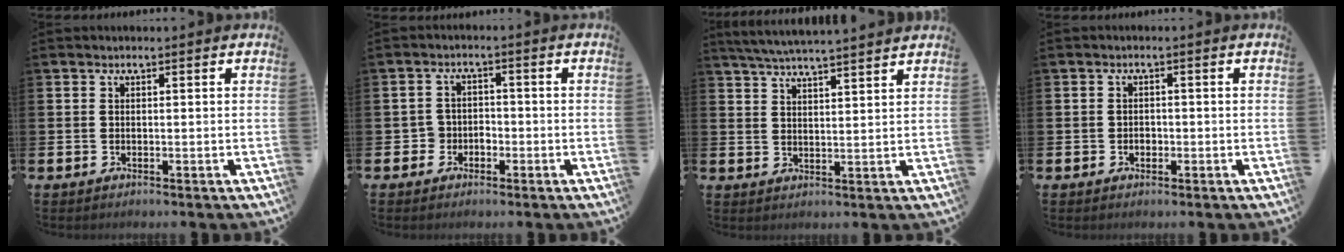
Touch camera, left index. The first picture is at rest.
{"total": 2.8, "force": [-1.6, 2.3, 0.1], "torque": [-0.018, 0.009, -0.036]}
{"total": 5.2, "force": [5.0, -0.3, 1.1], "torque": [-0.039, -0.024, 0.091]}
{"total": 1.2, "force": [-0.4, 1.0, 0.6], "torque": [-0.009, 0.004, -0.010]}